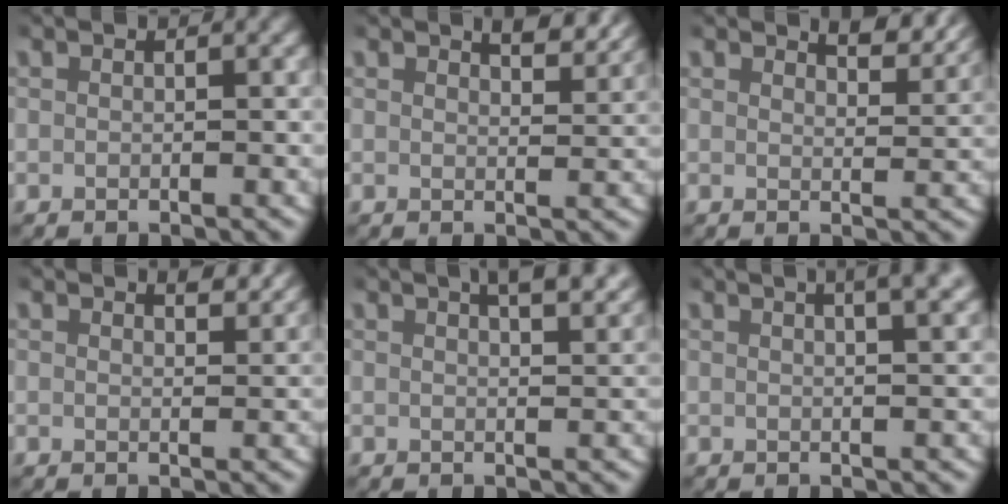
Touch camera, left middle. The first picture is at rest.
{"total": 3.1, "force": [2.8, 0.4, 1.3], "torque": [-0.014, -0.003, 0.043]}
{"total": 3.9, "force": [3.6, 0.6, 1.6], "torque": [-0.019, -0.001, 0.054]}
{"total": 1.9, "force": [1.7, 0.2, 0.6], "torque": [-0.004, -0.004, 0.027]}
{"total": 4.7, "force": [3.1, 1.3, 3.3], "torque": [-0.040, 0.010, 0.042]}
{"total": 6.4, "force": [3.7, 2.3, 4.7], "torque": [-0.053, 0.025, 0.045]}